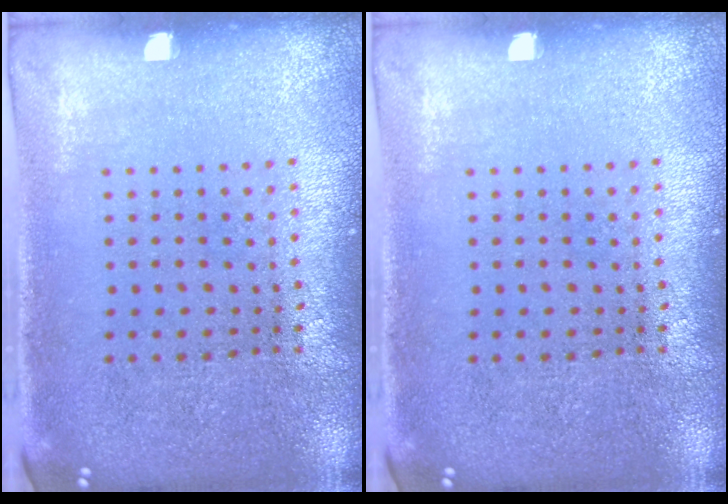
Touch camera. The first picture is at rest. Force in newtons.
{"total": 0.0}